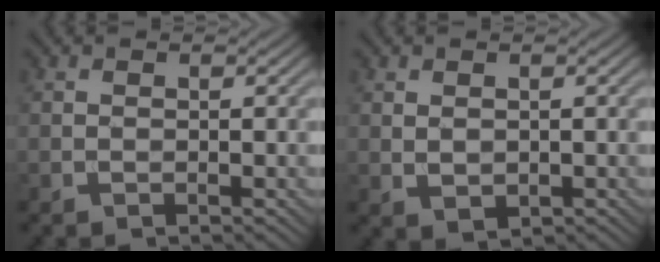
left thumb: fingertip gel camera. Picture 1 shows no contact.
{"total": 1.4, "force": [0.3, 1.0, 1.0], "torque": [-0.022, -0.005, 0.012]}